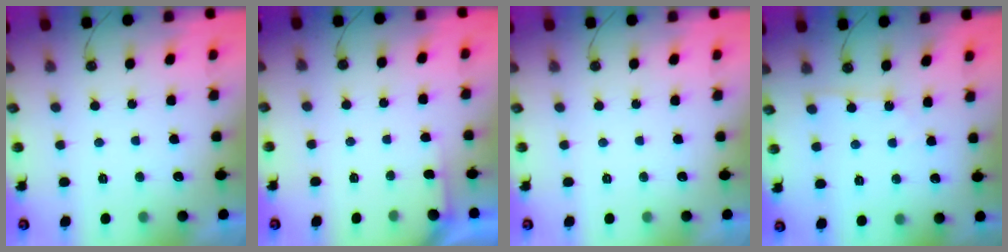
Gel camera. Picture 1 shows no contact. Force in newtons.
{"total": 1.5, "press": 1.5, "slide": 0.2}
{"total": 0.0}
{"total": 3.1, "press": 3.0, "slide": 0.5}